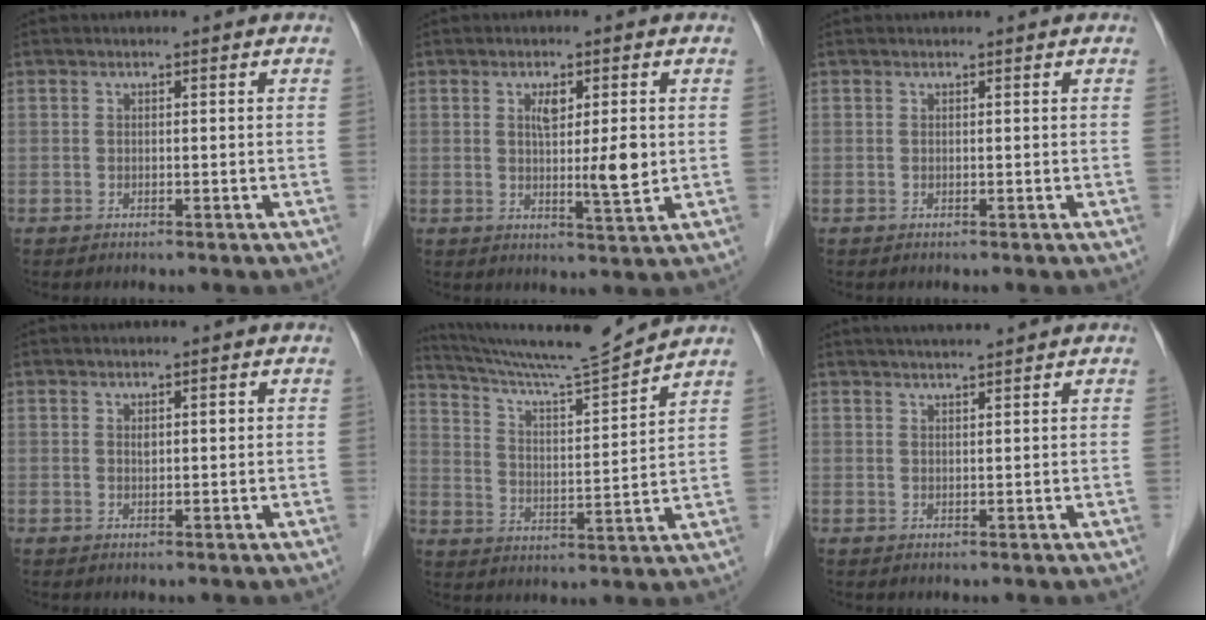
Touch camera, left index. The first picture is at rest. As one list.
[{"total": 5.8, "force": [0.7, 1.1, 5.6], "torque": [-0.087, -0.005, 0.011]}, {"total": 0.6, "force": [0.6, 0.0, 0.1], "torque": [-0.003, 0.009, 0.011]}, {"total": 1.1, "force": [0.4, 0.4, 1.0], "torque": [-0.019, 0.005, 0.007]}, {"total": 13.1, "force": [12.5, -2.0, 3.4], "torque": [-0.069, -0.020, 0.208]}, {"total": 4.0, "force": [3.6, -0.2, 1.7], "torque": [-0.025, 0.020, 0.060]}]